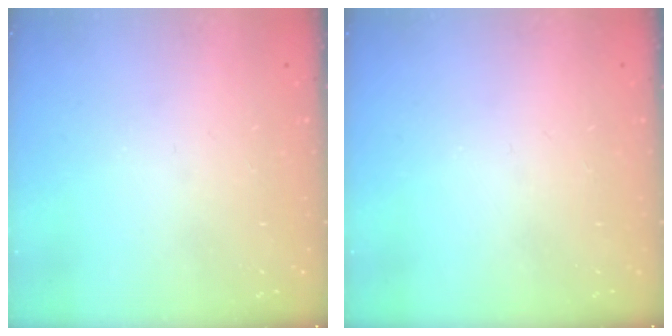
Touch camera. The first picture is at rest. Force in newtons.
{"total": 0.0}